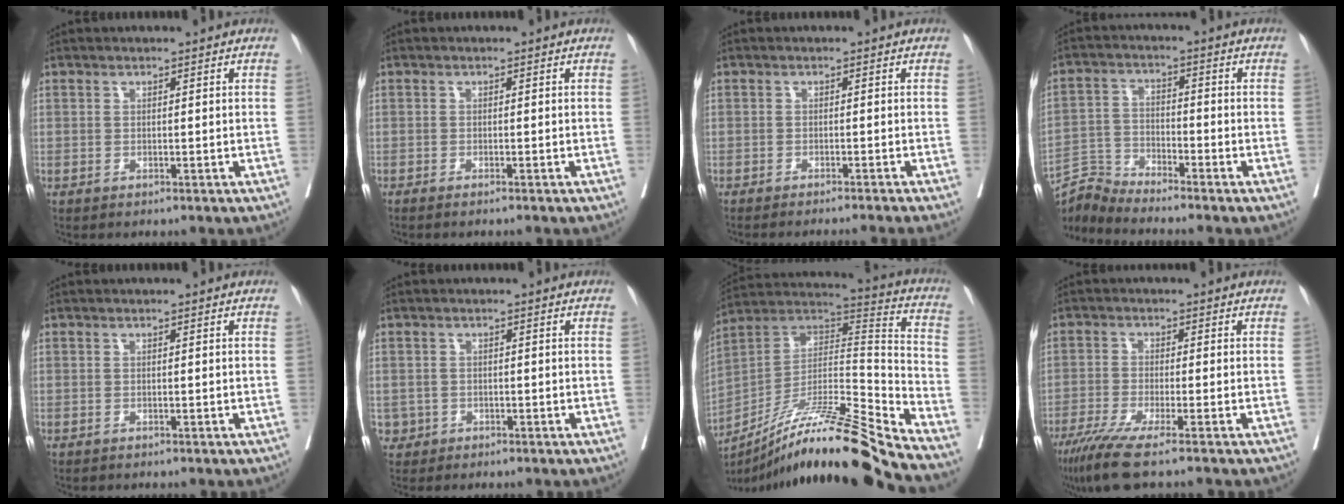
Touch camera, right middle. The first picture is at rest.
{"total": 2.3, "force": [-2.0, -0.3, 1.2], "torque": [-0.015, -0.001, -0.022]}
{"total": 8.6, "force": [-7.7, -1.7, 3.3], "torque": [-0.012, -0.024, -0.097]}
{"total": 5.7, "force": [-5.5, -1.4, -0.7], "torque": [0.004, -0.003, -0.106]}
{"total": 0.5, "force": [-0.4, 0.0, 0.3], "torque": [-0.006, -0.001, -0.001]}
{"total": 1.4, "force": [-0.4, 1.4, 0.0], "torque": [0.005, 0.007, -0.004]}
{"total": 22.8, "force": [-17.2, -0.3, 14.9], "torque": [-0.249, 0.001, -0.305]}
{"total": 8.8, "force": [-6.5, -0.5, 5.9], "torque": [-0.094, -0.026, -0.108]}